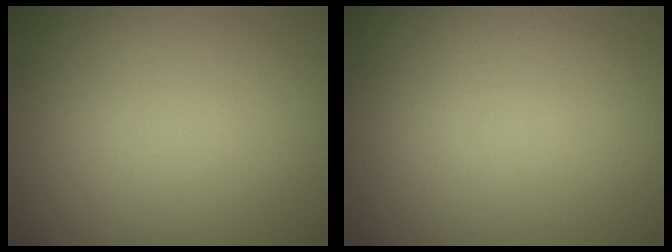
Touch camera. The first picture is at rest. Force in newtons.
{"total": 0.0}